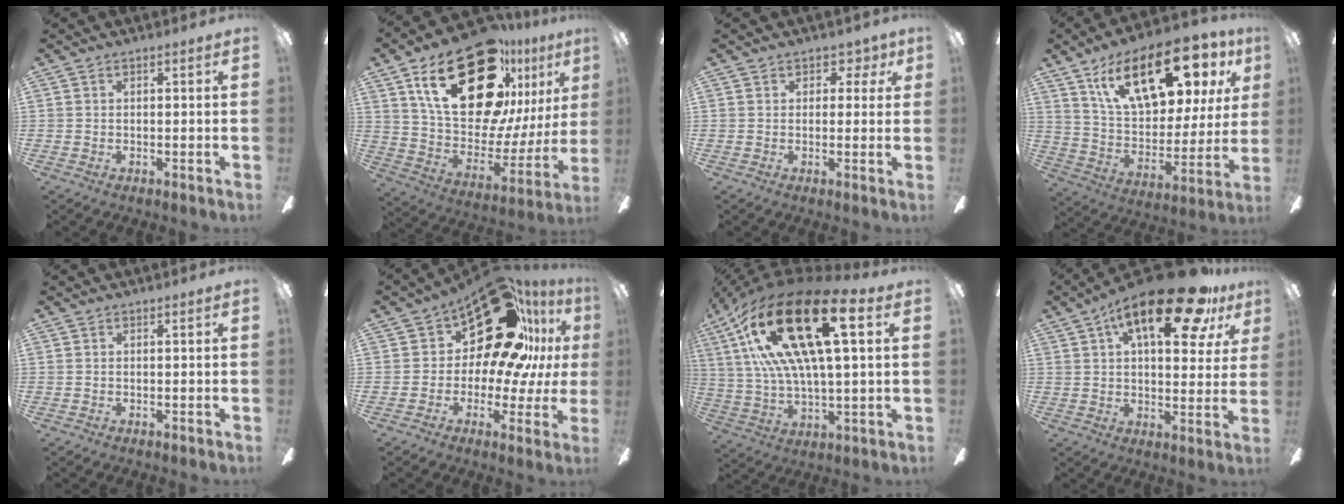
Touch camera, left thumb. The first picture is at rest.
{"total": 32.3, "force": [16.8, 16.7, 21.9], "torque": [-0.367, -0.102, 0.305]}
{"total": 3.5, "force": [1.7, 2.6, 1.4], "torque": [0.000, -0.004, 0.026]}
{"total": 23.6, "force": [13.2, 10.3, 16.7], "torque": [-0.266, -0.057, 0.227]}
{"total": 0.0}
{"total": 23.7, "force": [11.7, 12.7, 16.3], "torque": [-0.233, -0.074, 0.208]}
{"total": 31.3, "force": [11.8, 12.4, 26.2], "torque": [-0.508, -0.050, 0.191]}
{"total": 22.0, "force": [11.8, 8.2, 16.7], "torque": [-0.243, -0.048, 0.183]}